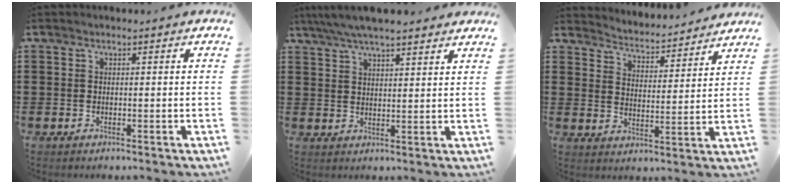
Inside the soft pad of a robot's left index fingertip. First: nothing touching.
{"total": 5.0, "force": [4.5, 0.6, 2.2], "torque": [-0.055, -0.007, 0.080]}
{"total": 3.6, "force": [3.6, -0.1, -0.3], "torque": [-0.017, -0.034, 0.056]}